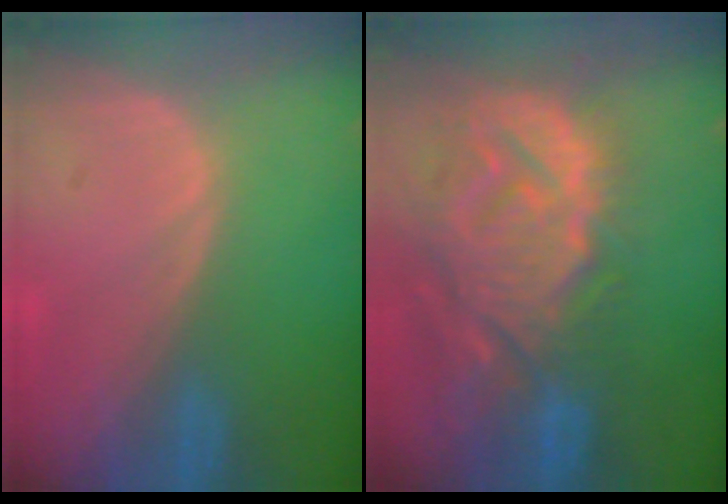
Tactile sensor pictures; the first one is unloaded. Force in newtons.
{"total": 14.3, "press": 12.3, "slide": 7.3}